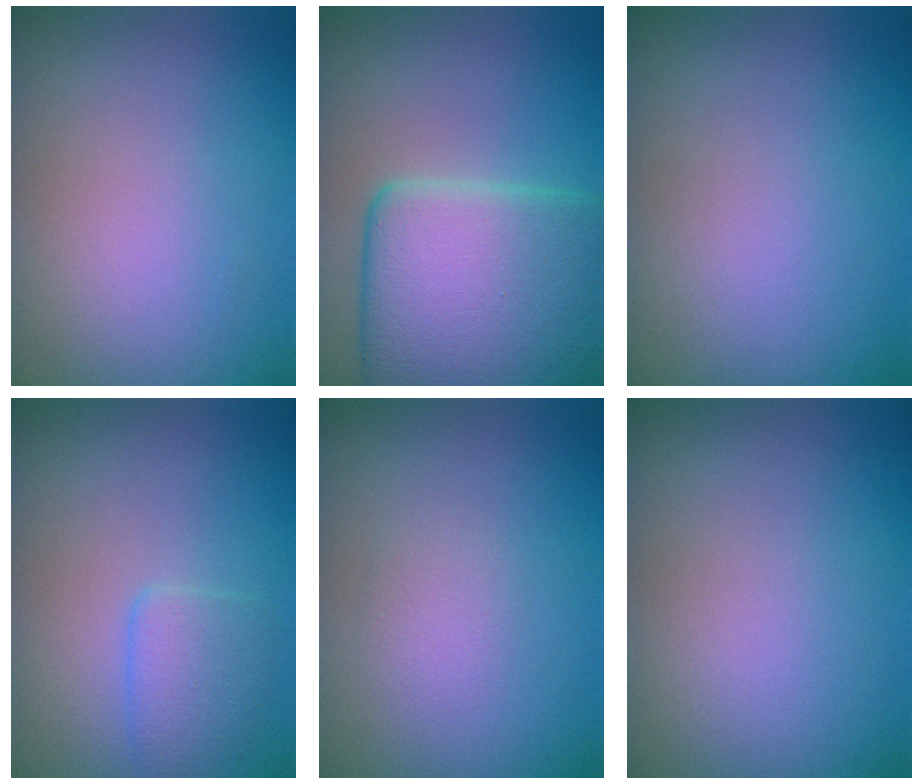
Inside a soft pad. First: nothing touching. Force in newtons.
{"total": 10.8, "press": 10.8, "slide": 0.7}
{"total": 0.0}
{"total": 2.0, "press": 2.0, "slide": 0.1}
{"total": 1.1, "press": 1.1, "slide": 0.1}
{"total": 0.0}